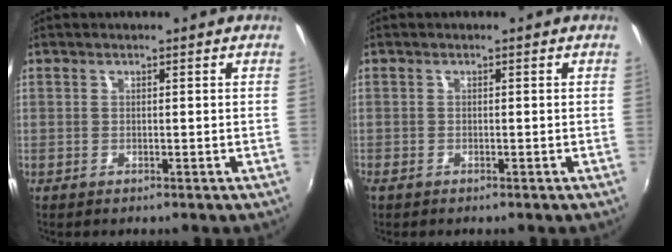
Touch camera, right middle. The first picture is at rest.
{"total": 0.9, "force": [-0.7, 0.5, 0.3], "torque": [-0.007, -0.003, -0.015]}